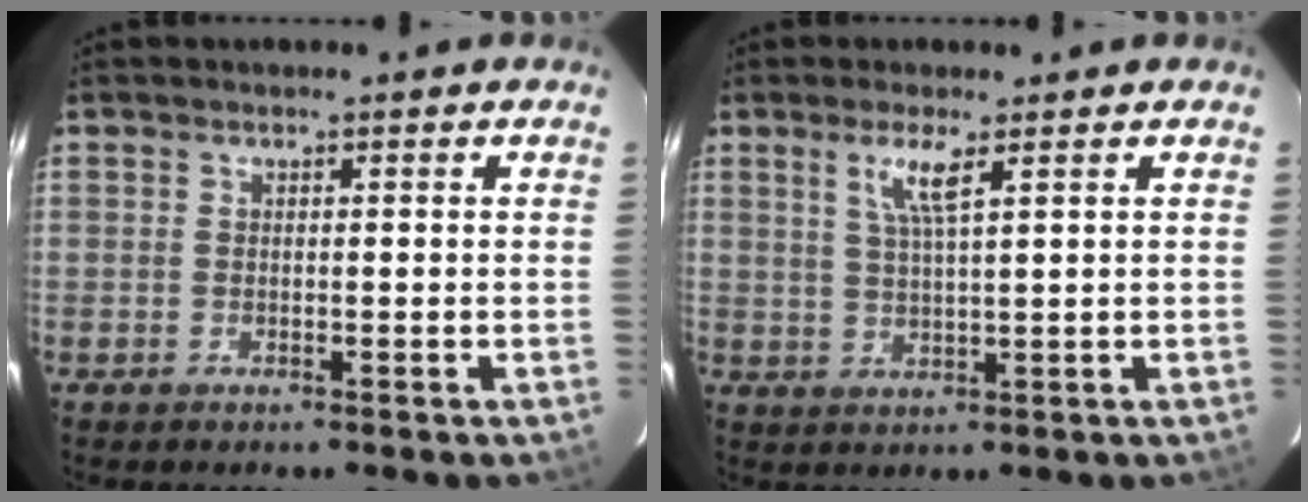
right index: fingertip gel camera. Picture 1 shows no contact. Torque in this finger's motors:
{"motor_torque": [0.17, -0.07, 0.24, 0.08]}